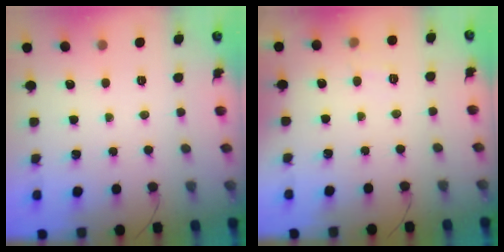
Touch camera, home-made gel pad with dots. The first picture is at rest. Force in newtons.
{"total": 6.6, "press": 6.4, "slide": 1.6}